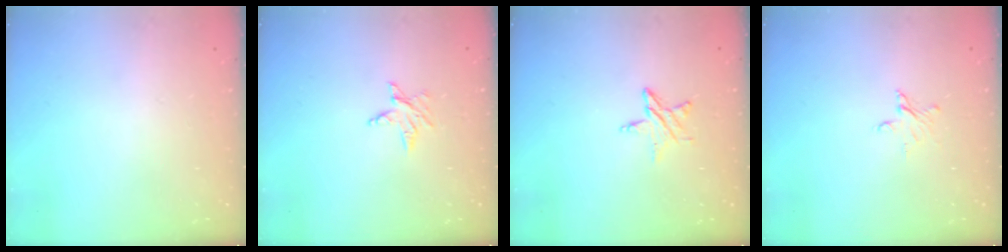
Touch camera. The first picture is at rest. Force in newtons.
{"total": 3.4, "press": 3.3, "slide": 0.5}
{"total": 4.9, "press": 4.8, "slide": 0.5}
{"total": 3.2, "press": 3.2, "slide": 0.2}